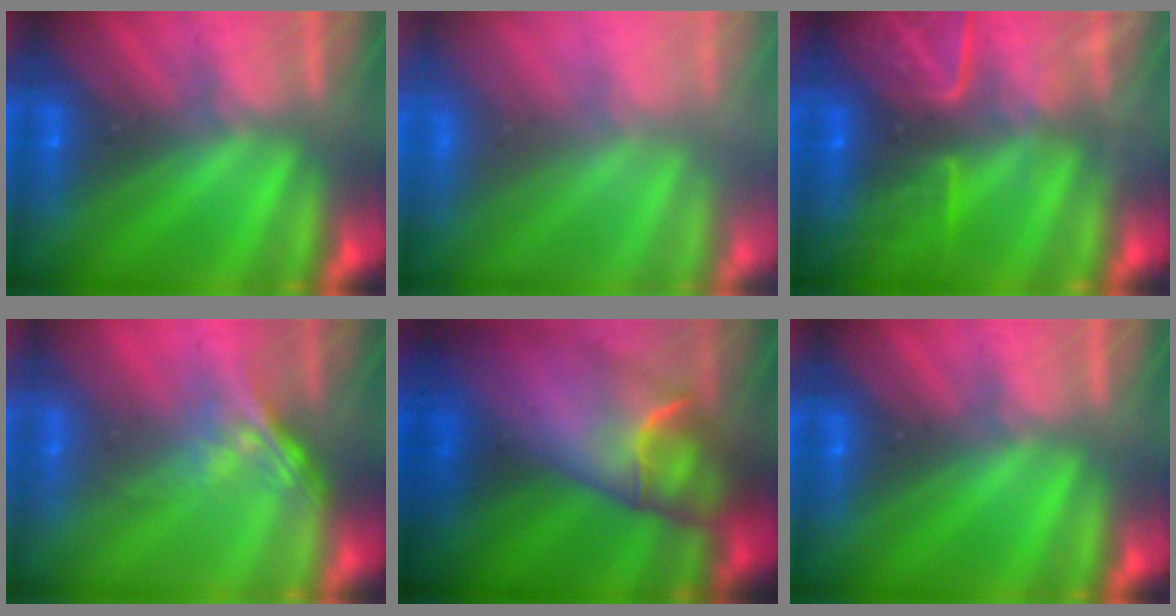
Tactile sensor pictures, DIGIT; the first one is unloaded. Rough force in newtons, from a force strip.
{"total": 9.0}
{"total": 8.8}
{"total": 1.4}
{"total": 9.8}
{"total": 0.0}